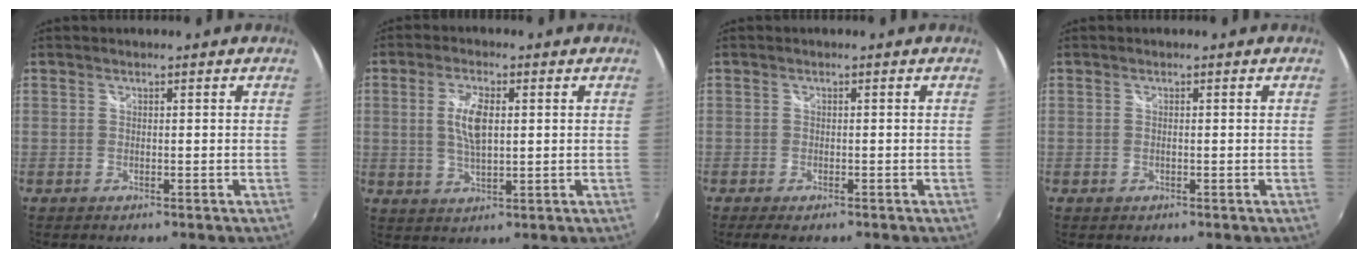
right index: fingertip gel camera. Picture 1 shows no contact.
{"total": 6.4, "force": [0.9, 2.6, 5.8], "torque": [-0.113, 0.002, 0.019]}
{"total": 2.9, "force": [-2.1, 1.0, 1.7], "torque": [-0.036, -0.013, -0.035]}
{"total": 0.5, "force": [-0.2, 0.2, 0.4], "torque": [-0.010, 0.001, -0.003]}